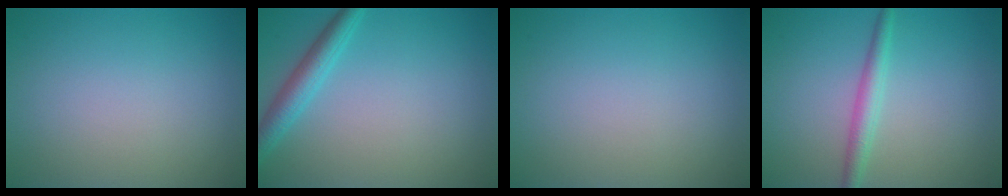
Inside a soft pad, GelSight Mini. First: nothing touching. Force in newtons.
{"total": 2.8, "press": 2.8, "slide": 0.1}
{"total": 0.0}
{"total": 2.2, "press": 2.2, "slide": 0.1}